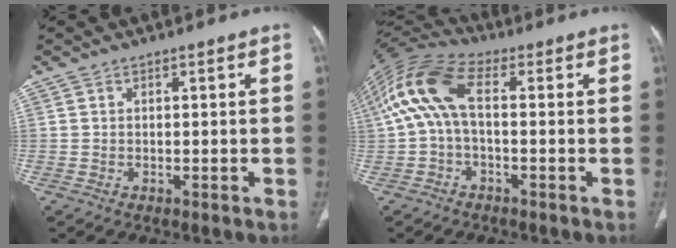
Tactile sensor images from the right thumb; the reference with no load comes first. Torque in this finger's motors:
{"motor_torque": [-0.58, 0.85, -0.12, 0.03, 0.37]}